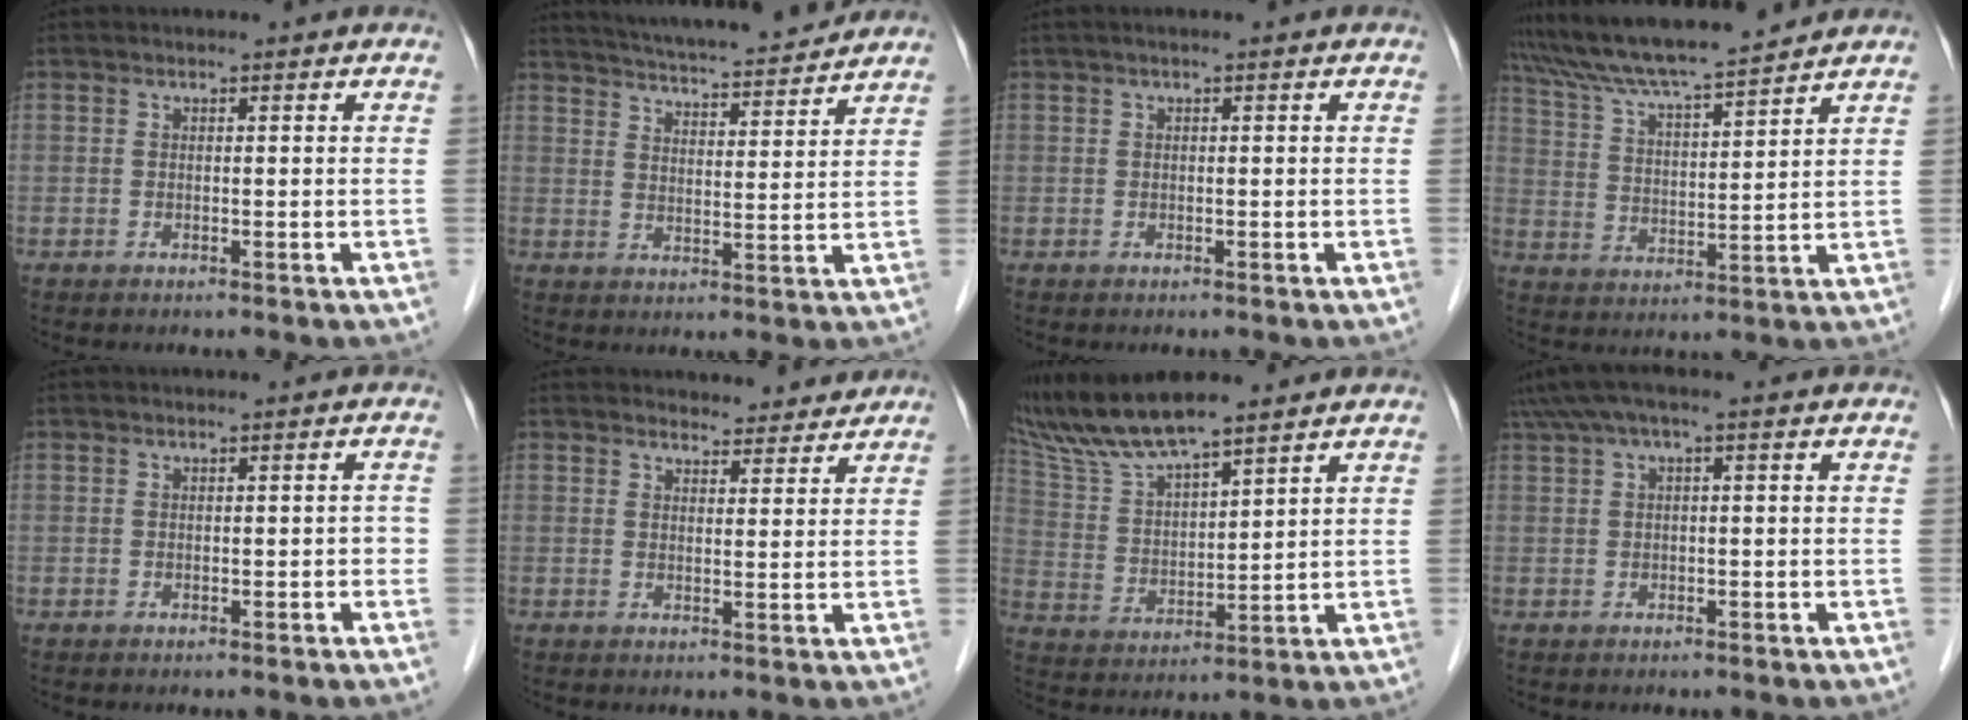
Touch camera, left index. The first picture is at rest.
{"total": 15.1, "force": [13.9, 1.0, 5.6], "torque": [-0.098, 0.012, 0.203]}
{"total": 0.6, "force": [0.3, 0.0, 0.5], "torque": [-0.012, 0.008, 0.005]}
{"total": 13.3, "force": [12.2, -0.3, 5.3], "torque": [-0.105, 0.015, 0.210]}
{"total": 0.9, "force": [-0.3, 0.5, 0.7], "torque": [-0.003, 0.003, -0.004]}
{"total": 4.9, "force": [4.7, 1.3, 0.2], "torque": [0.000, 0.006, 0.054]}
{"total": 10.3, "force": [9.3, 0.3, 4.3], "torque": [-0.104, 0.016, 0.192]}
{"total": 3.7, "force": [1.6, 0.5, 3.3], "torque": [-0.071, 0.034, 0.032]}